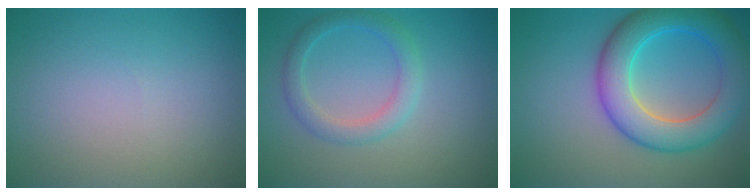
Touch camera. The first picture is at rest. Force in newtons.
{"total": 2.7, "press": 2.7, "slide": 0.1}
{"total": 7.8, "press": 7.8, "slide": 0.1}